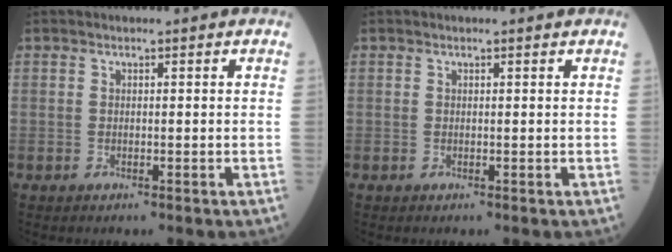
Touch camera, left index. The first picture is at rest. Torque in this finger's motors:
{"motor_torque": [0.03, -0.03, 0.00, -0.01]}